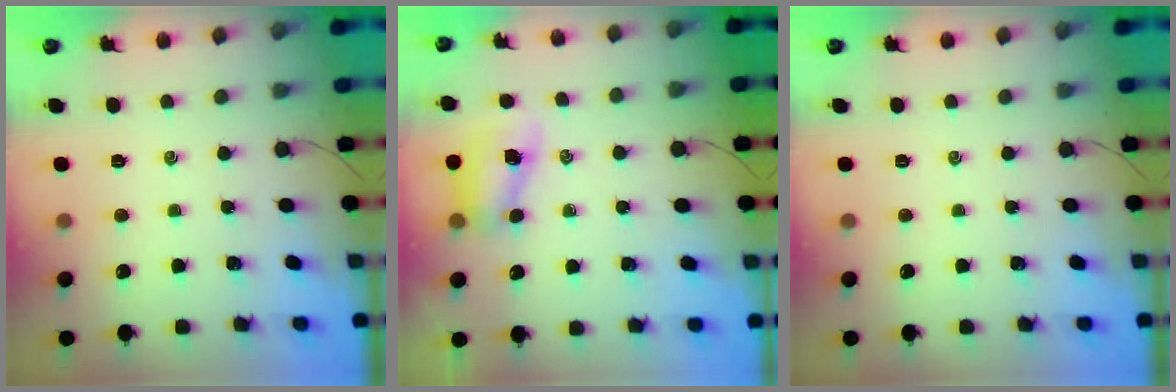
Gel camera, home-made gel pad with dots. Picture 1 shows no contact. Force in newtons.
{"total": 8.4, "press": 8.3, "slide": 1.2}
{"total": 0.0}